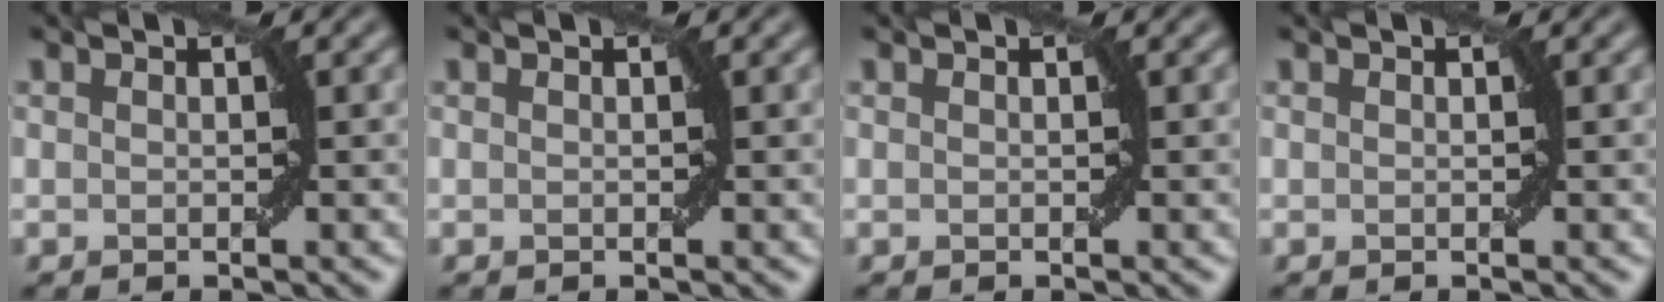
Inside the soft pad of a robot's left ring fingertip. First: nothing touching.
{"total": 0.0}
{"total": 0.0}
{"total": 0.0}